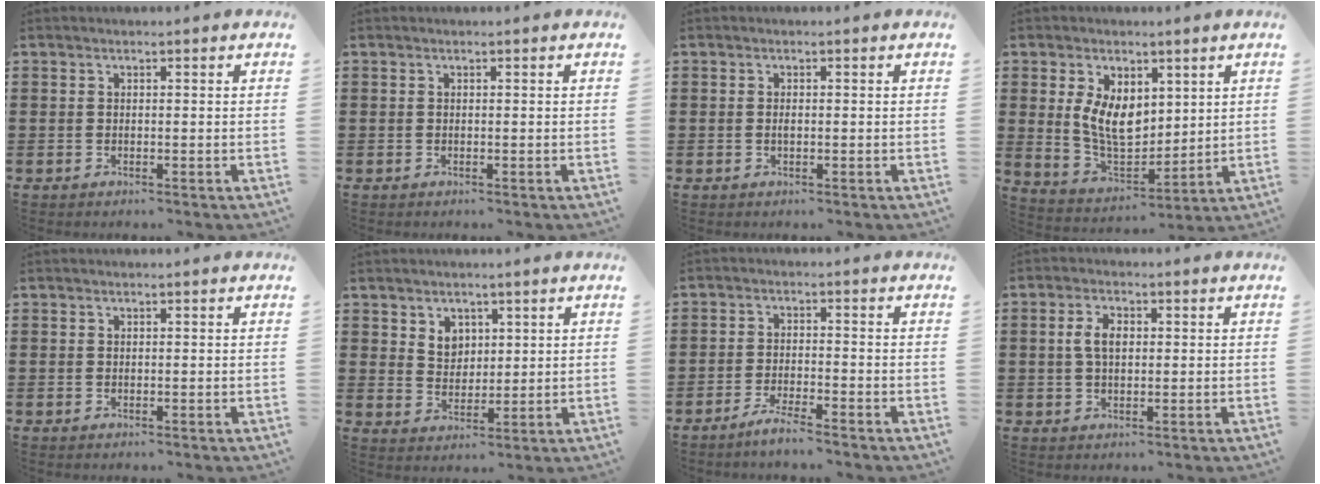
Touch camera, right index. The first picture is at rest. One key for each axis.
{"total": 0.0}
{"total": 1.0, "fx": -0.1, "fy": 0.4, "fz": 0.9, "tx": -0.019, "ty": 0.000, "tz": -0.002}
{"total": 7.8, "fx": 2.5, "fy": 5.1, "fz": 5.3, "tx": -0.107, "ty": -0.002, "tz": 0.045}
{"total": 0.0}
{"total": 3.9, "fx": 2.6, "fy": 2.8, "fz": 0.8, "tx": -0.028, "ty": 0.007, "tz": 0.049}
{"total": 3.0, "fx": -2.8, "fy": -0.2, "fz": 1.3, "tx": -0.029, "ty": 0.000, "tz": -0.054}
{"total": 3.8, "fx": 0.5, "fy": 2.1, "fz": 3.2, "tx": -0.074, "ty": 0.008, "tz": 0.004}